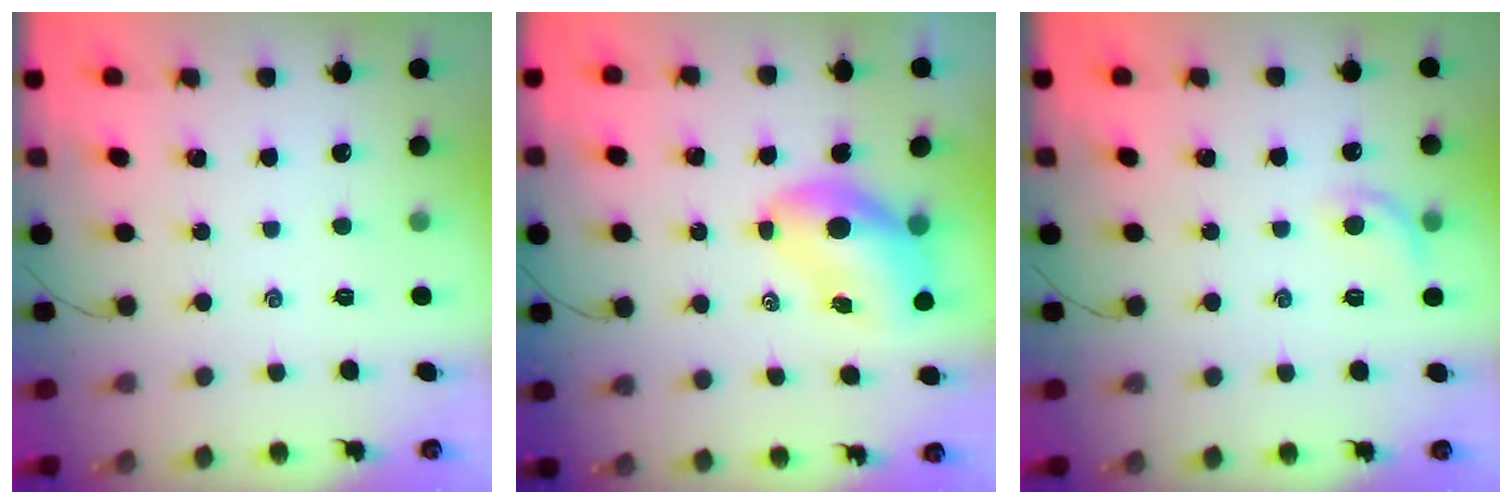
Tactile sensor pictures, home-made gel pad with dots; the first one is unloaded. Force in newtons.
{"total": 8.2, "press": 7.8, "slide": 2.4}
{"total": 6.9, "press": 6.7, "slide": 1.7}